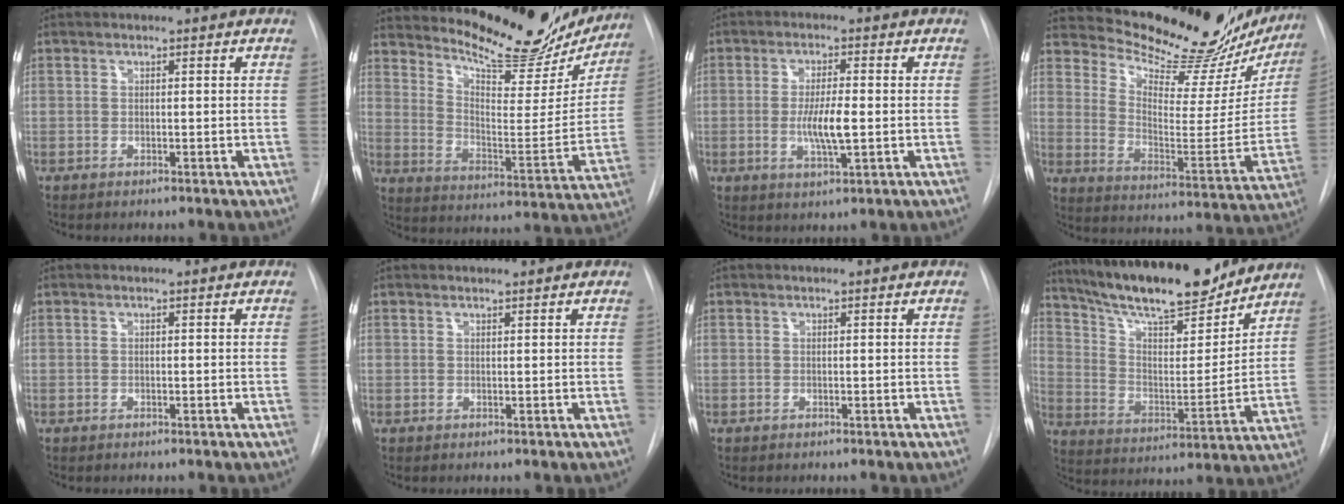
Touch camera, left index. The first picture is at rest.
{"total": 21.4, "force": [19.3, 5.3, 7.7], "torque": [-0.114, -0.048, 0.261]}
{"total": 5.8, "force": [-0.7, 1.0, 5.7], "torque": [-0.110, -0.008, -0.011]}
{"total": 25.9, "force": [23.6, 5.4, 9.2], "torque": [-0.140, -0.080, 0.306]}
{"total": 0.0}
{"total": 0.8, "force": [0.8, 0.0, 0.1], "torque": [-0.006, 0.009, 0.016]}
{"total": 0.0}
{"total": 21.0, "force": [18.2, 3.9, 9.8], "torque": [-0.168, -0.004, 0.290]}